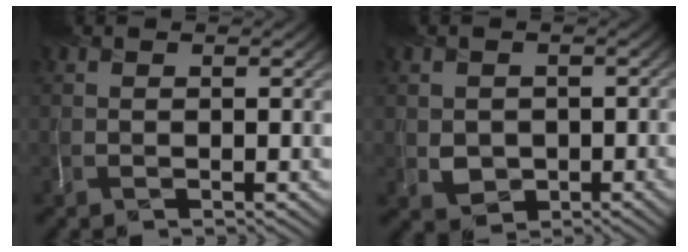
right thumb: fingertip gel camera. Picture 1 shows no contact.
{"total": 3.1, "force": [0.0, 3.0, 0.6], "torque": [-0.024, -0.013, 0.008]}